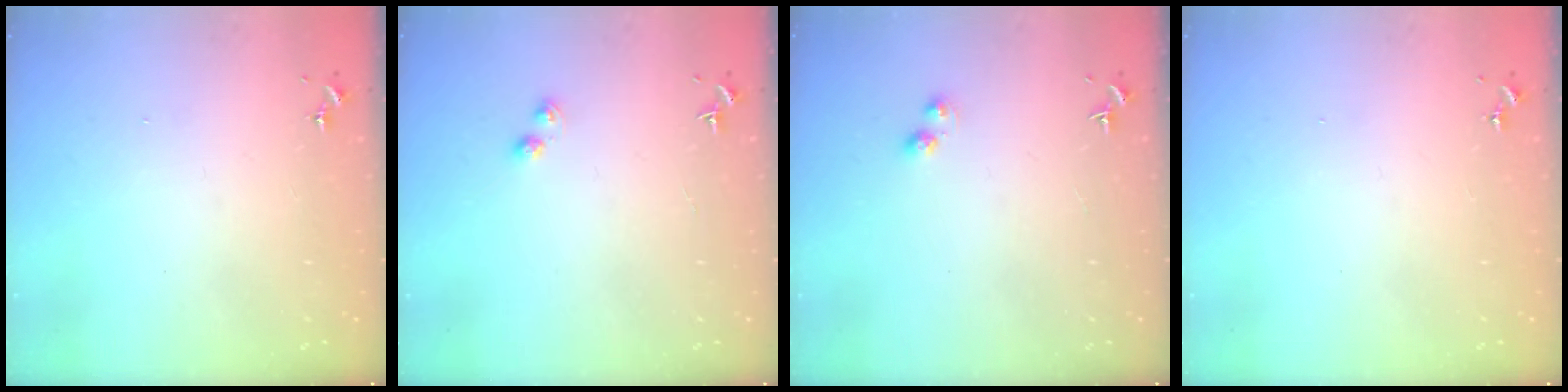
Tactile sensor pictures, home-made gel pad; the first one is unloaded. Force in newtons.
{"total": 2.3, "press": 2.2, "slide": 0.3}
{"total": 3.2, "press": 3.2, "slide": 0.5}
{"total": 0.0}